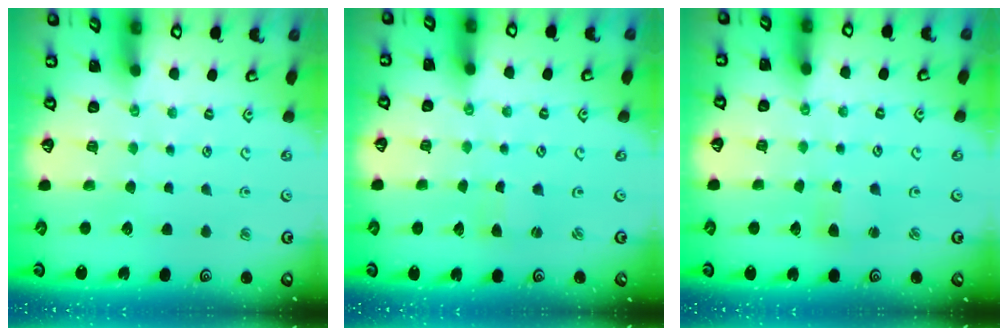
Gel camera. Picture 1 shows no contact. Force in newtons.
{"total": 1.7, "press": 1.7, "slide": 0.2}
{"total": 2.7, "press": 2.7, "slide": 0.3}